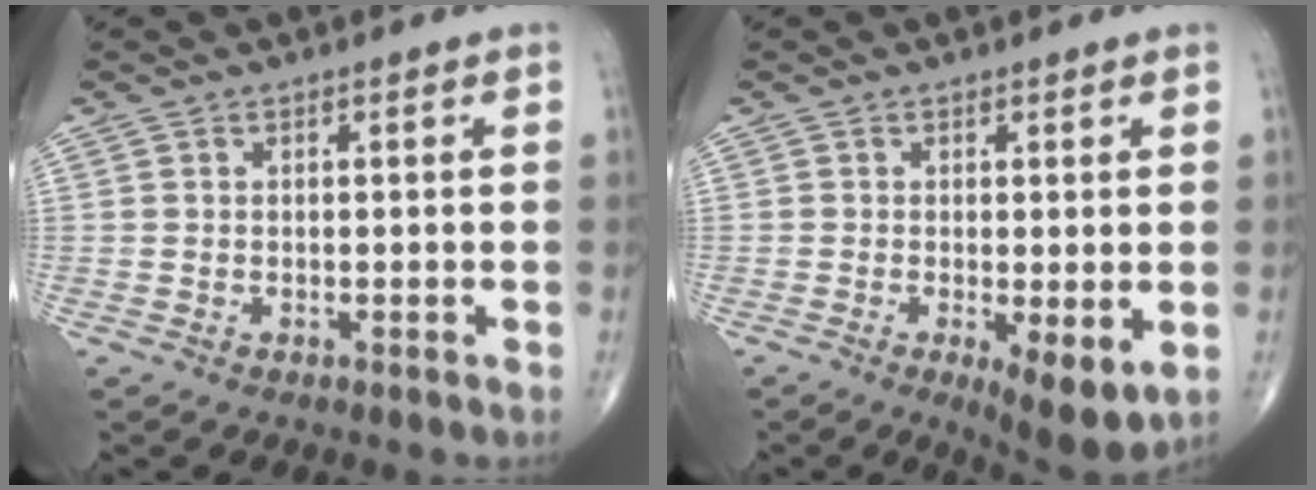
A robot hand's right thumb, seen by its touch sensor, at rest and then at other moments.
{"total": 7.4, "force": [-1.6, 2.3, 6.8], "torque": [-0.101, -0.023, -0.021]}